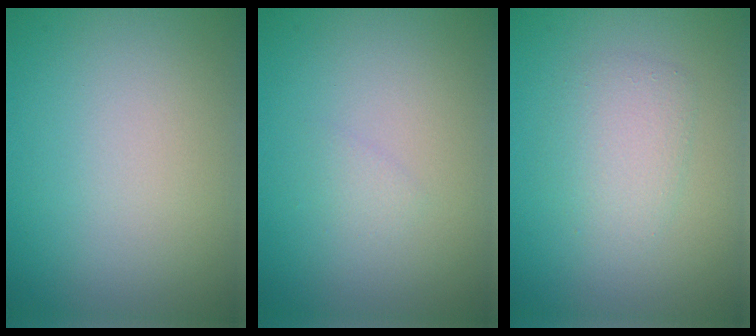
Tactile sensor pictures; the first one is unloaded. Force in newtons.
{"total": 0.7, "press": 0.7, "slide": 0.1}
{"total": 2.4, "press": 2.4, "slide": 0.1}